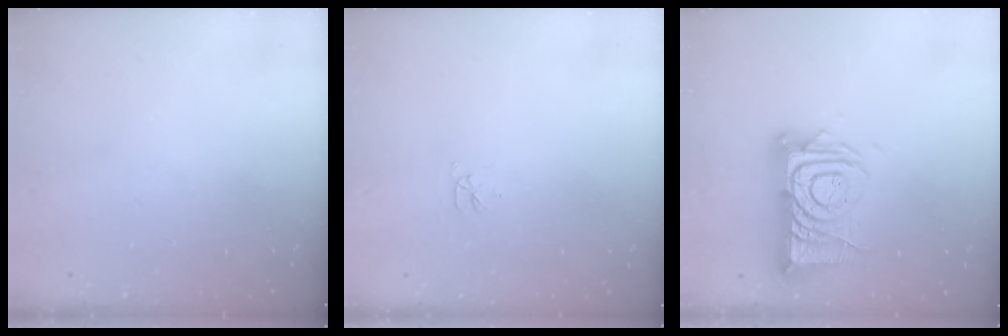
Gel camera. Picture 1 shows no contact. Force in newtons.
{"total": 3.1, "press": 3.1, "slide": 0.3}
{"total": 14.2, "press": 14.1, "slide": 1.2}